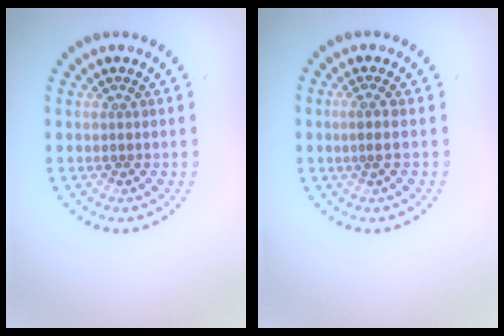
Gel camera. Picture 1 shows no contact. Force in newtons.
{"total": 0.9, "press": 0.7, "slide": 0.6}